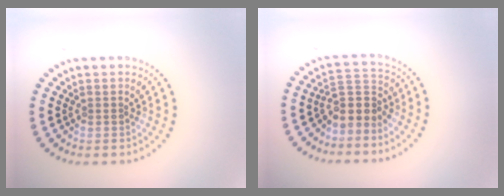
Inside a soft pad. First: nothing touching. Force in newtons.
{"total": 3.0, "press": 2.1, "slide": 2.1}